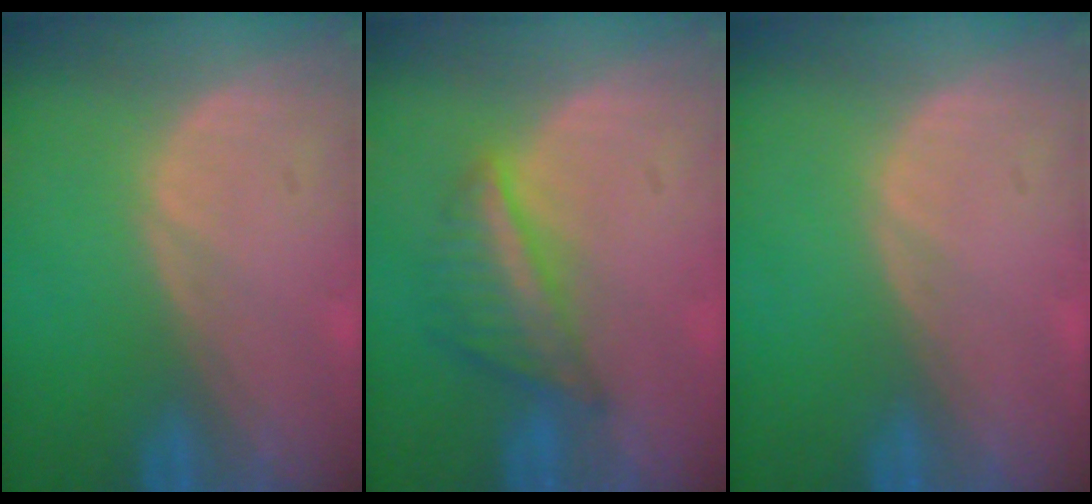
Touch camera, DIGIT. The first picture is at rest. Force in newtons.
{"total": 5.3, "press": 5.3, "slide": 0.2}
{"total": 0.0}